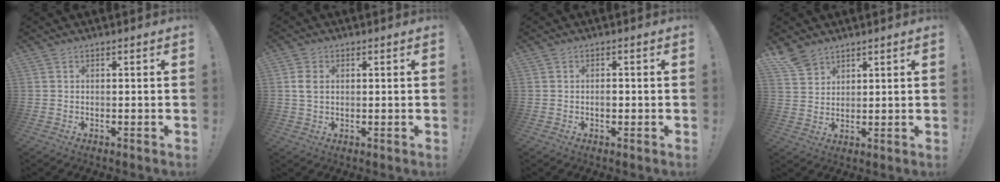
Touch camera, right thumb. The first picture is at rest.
{"total": 3.3, "force": [0.7, 2.3, 2.3], "torque": [-0.050, 0.002, 0.013]}
{"total": 1.7, "force": [-0.7, 0.9, 1.2], "torque": [-0.015, 0.002, -0.015]}
{"total": 5.8, "force": [4.8, 3.0, 1.6], "torque": [-0.028, -0.032, 0.092]}